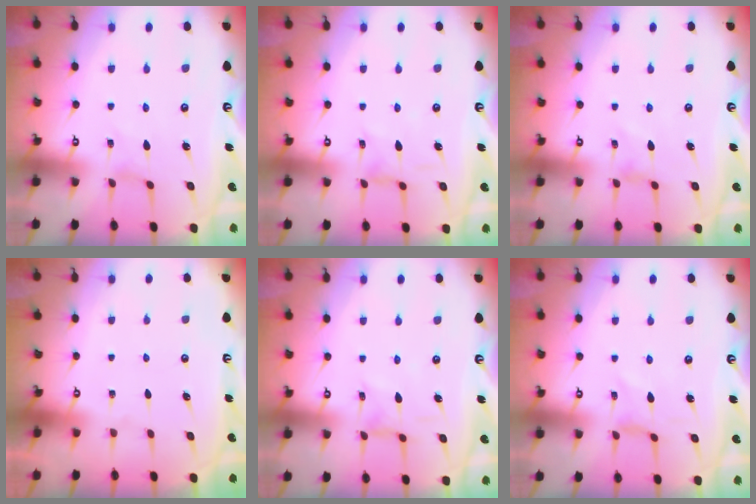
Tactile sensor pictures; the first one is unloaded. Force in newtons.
{"total": 1.7, "press": 1.7, "slide": 0.4}
{"total": 0.0}
{"total": 0.0}
{"total": 0.9, "press": 0.9, "slide": 0.2}
{"total": 0.0}